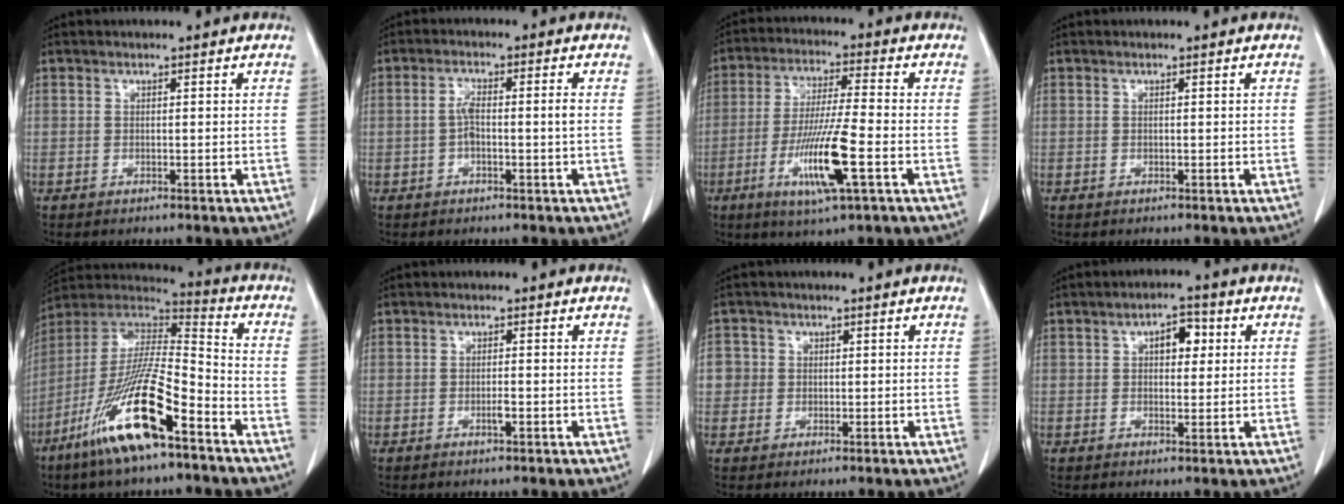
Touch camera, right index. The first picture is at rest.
{"total": 3.5, "force": [-0.6, 0.5, 3.5], "torque": [-0.068, 0.010, -0.010]}
{"total": 11.8, "force": [-4.1, 0.4, 11.0], "torque": [-0.214, -0.019, -0.076]}
{"total": 0.0}
{"total": 18.7, "force": [-10.2, 2.6, 15.4], "torque": [-0.327, -0.036, -0.193]}
{"total": 1.2, "force": [-0.5, 0.2, 1.1], "torque": [-0.023, 0.000, -0.009]}
{"total": 3.3, "force": [0.3, 3.3, 0.2], "torque": [0.011, 0.009, 0.004]}
{"total": 4.4, "force": [1.3, 2.3, 3.5], "torque": [-0.052, 0.013, 0.018]}